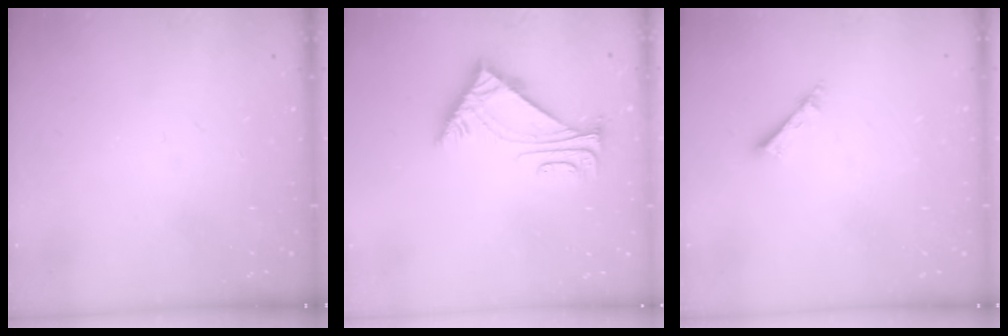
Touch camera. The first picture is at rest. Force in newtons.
{"total": 6.3, "press": 6.3, "slide": 0.9}
{"total": 2.3, "press": 2.3, "slide": 0.1}